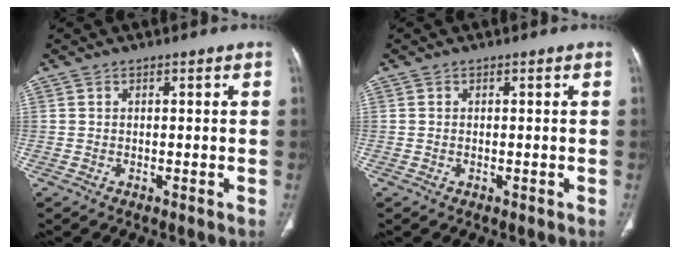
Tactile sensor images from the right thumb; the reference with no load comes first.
{"total": 0.0}